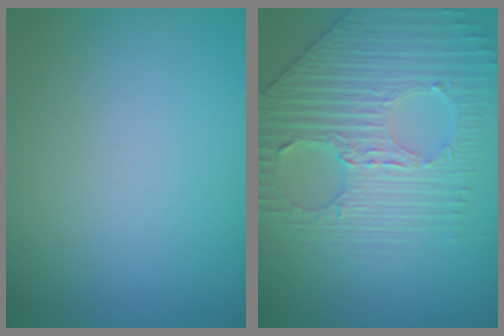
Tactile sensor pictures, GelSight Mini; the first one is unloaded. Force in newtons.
{"total": 4.5, "press": 4.4, "slide": 1.0}